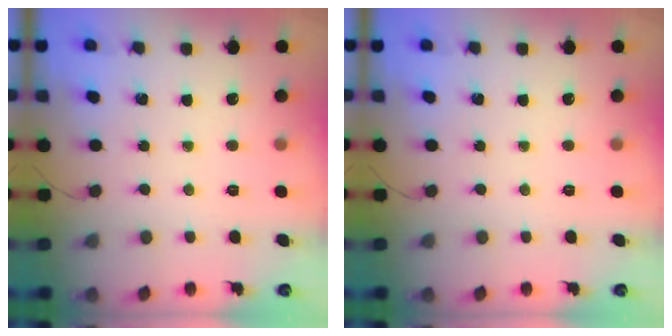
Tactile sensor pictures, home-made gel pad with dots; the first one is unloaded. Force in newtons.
{"total": 0.0}